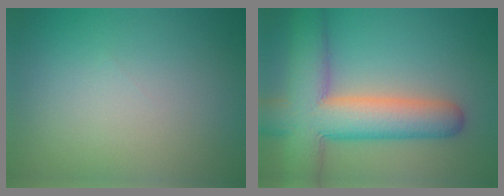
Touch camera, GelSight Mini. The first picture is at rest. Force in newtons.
{"total": 10.6, "press": 10.6, "slide": 0.6}